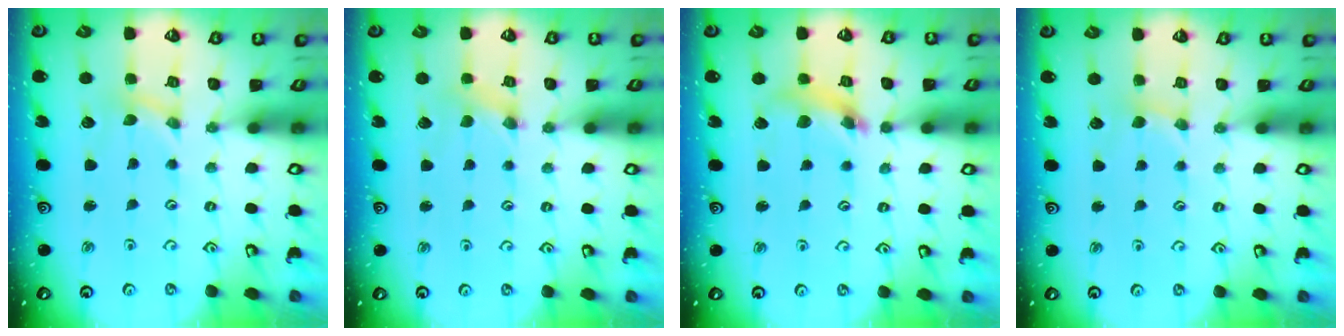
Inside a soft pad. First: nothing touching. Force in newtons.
{"total": 0.0}
{"total": 10.4, "press": 10.3, "slide": 1.3}
{"total": 1.7, "press": 1.7, "slide": 0.3}